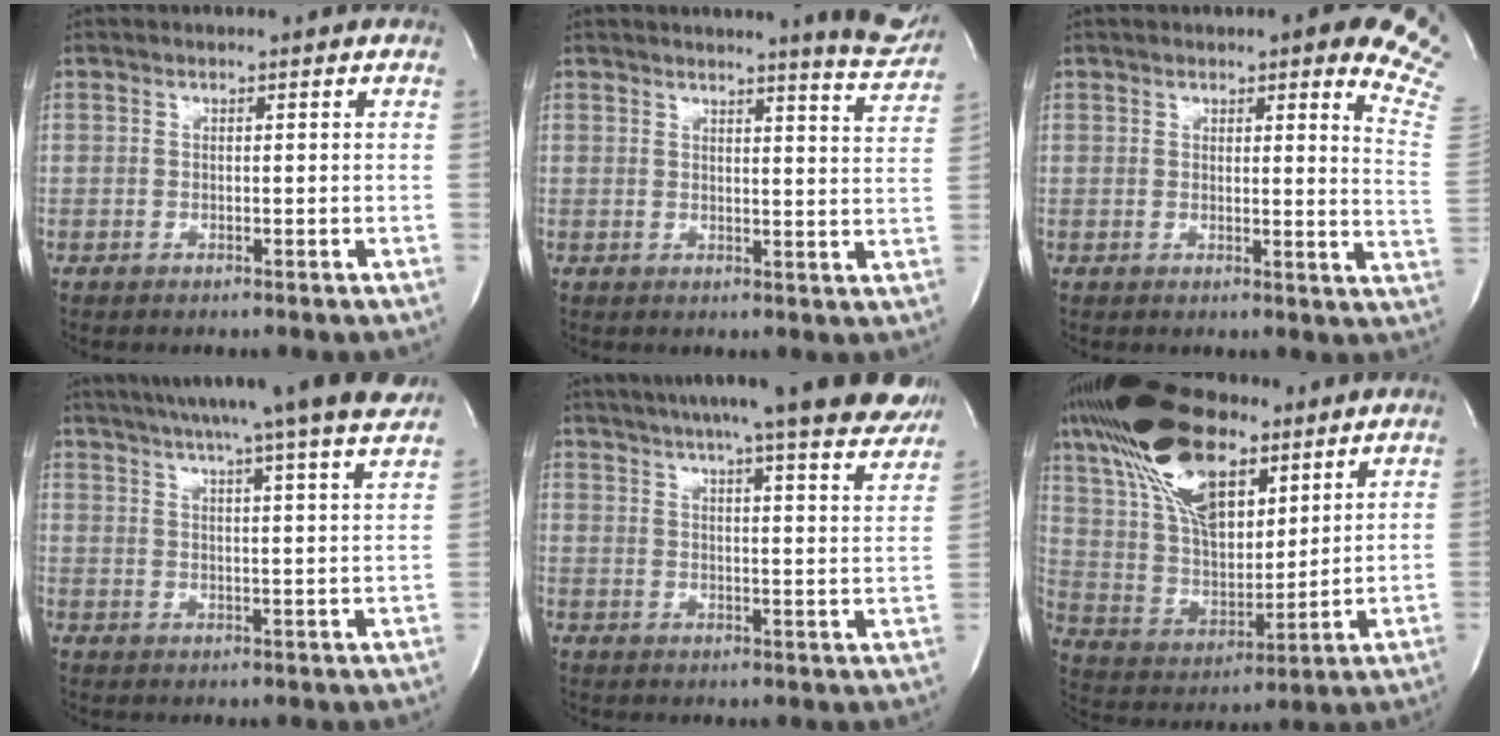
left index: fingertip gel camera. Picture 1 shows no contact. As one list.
[{"total": 7.3, "force": [6.9, -0.2, 2.5], "torque": [-0.031, -0.044, 0.063]}, {"total": 12.0, "force": [8.5, 1.5, 8.3], "torque": [-0.086, -0.055, 0.062]}, {"total": 20.3, "force": [17.3, -1.0, 10.5], "torque": [-0.179, -0.013, 0.226]}, {"total": 23.9, "force": [20.7, 1.8, 11.9], "torque": [-0.176, -0.026, 0.253]}, {"total": 21.6, "force": [12.5, 9.4, 14.8], "torque": [-0.316, 0.031, 0.228]}]